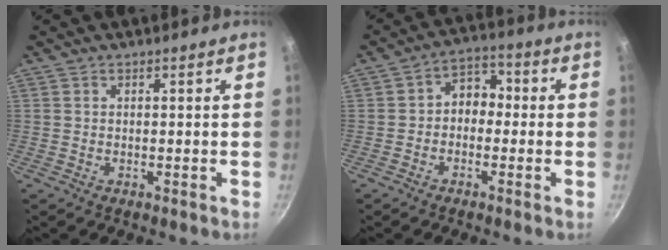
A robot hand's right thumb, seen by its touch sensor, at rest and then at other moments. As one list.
[{"total": 6.0, "force": [-0.7, 4.7, 3.7], "torque": [-0.017, 0.027, -0.029]}]